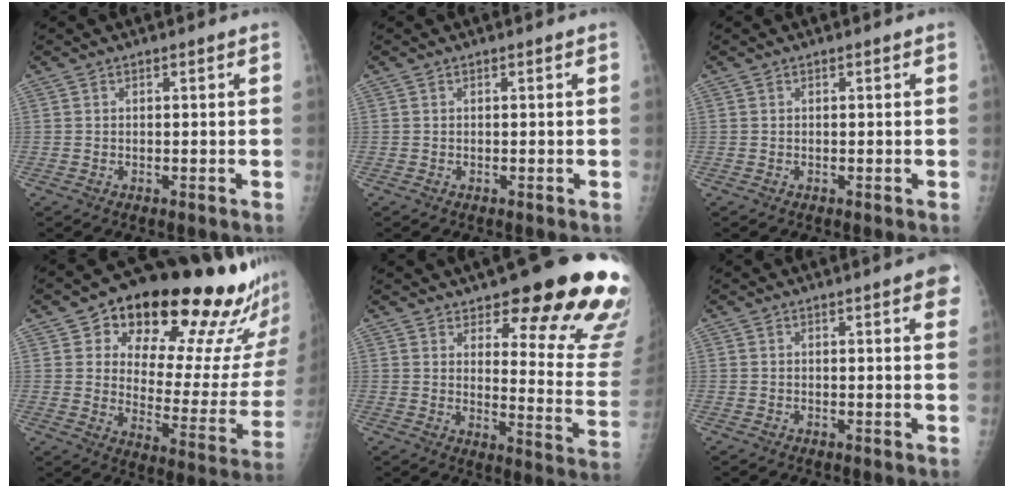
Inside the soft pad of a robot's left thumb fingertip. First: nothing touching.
{"total": 0.0}
{"total": 0.0}
{"total": 27.5, "force": [17.8, 10.2, 18.4], "torque": [-0.217, -0.065, 0.245]}
{"total": 21.0, "force": [14.8, 5.3, 13.9], "torque": [-0.133, -0.094, 0.187]}
{"total": 3.9, "force": [2.1, 0.7, 3.2], "torque": [-0.028, 0.000, 0.020]}